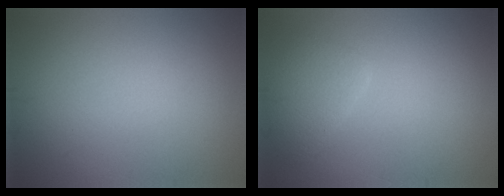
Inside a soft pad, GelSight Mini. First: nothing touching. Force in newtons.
{"total": 2.4, "press": 2.4, "slide": 0.2}